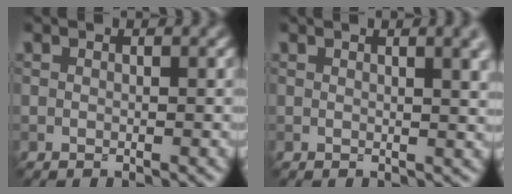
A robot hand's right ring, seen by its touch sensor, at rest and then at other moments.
{"total": 5.8, "force": [2.3, 2.4, 4.8], "torque": [-0.029, 0.020, 0.017]}